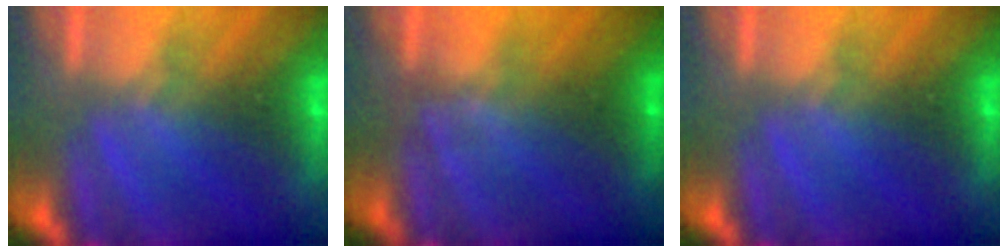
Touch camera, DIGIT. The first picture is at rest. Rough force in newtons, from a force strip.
{"total": 1.1}
{"total": 0.0}